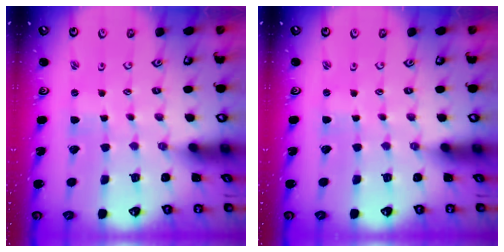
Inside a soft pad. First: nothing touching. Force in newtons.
{"total": 0.0}